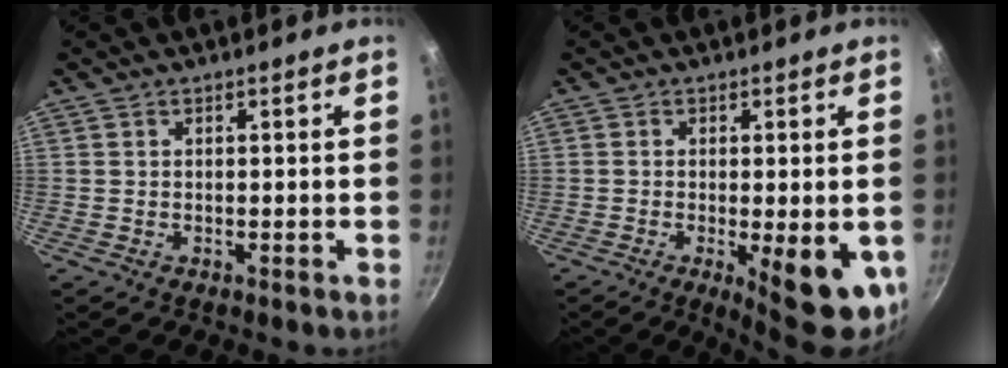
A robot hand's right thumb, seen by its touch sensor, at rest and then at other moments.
{"total": 12.1, "force": [-3.3, 3.6, 11.1], "torque": [-0.124, -0.007, -0.035]}